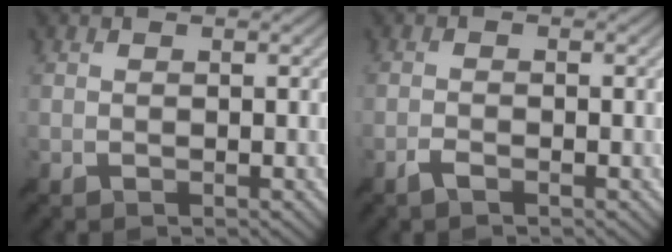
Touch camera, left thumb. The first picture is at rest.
{"total": 1.4, "force": [-1.0, 0.2, 1.0], "torque": [-0.015, 0.005, -0.024]}